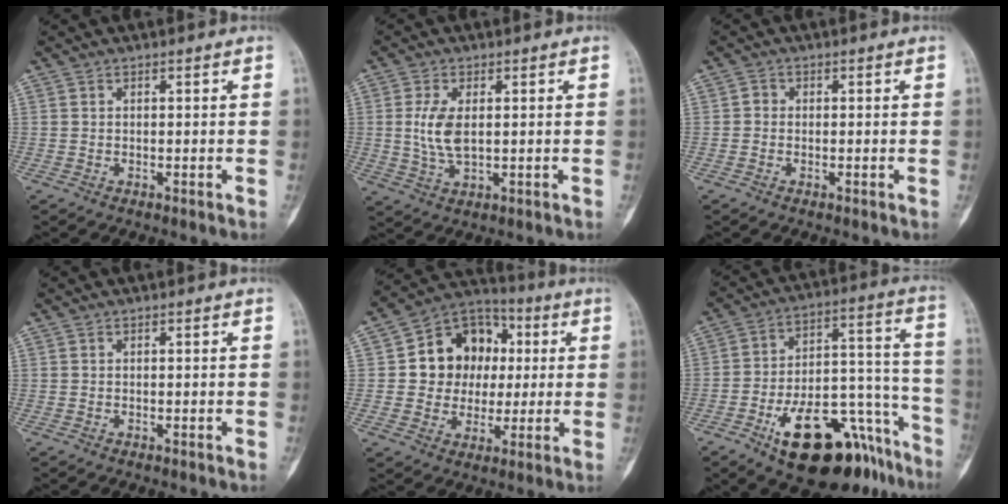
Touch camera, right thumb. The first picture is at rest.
{"total": 6.3, "force": [0.7, 3.1, 5.5], "torque": [-0.113, -0.007, 0.017]}
{"total": 1.0, "force": [-0.2, 0.9, 0.4], "torque": [-0.003, 0.003, -0.011]}
{"total": 0.0}
{"total": 14.9, "force": [1.9, 12.5, 7.8], "torque": [-0.066, 0.017, 0.030]}
{"total": 24.4, "force": [-14.5, 11.0, 16.3], "torque": [-0.172, 0.106, -0.217]}